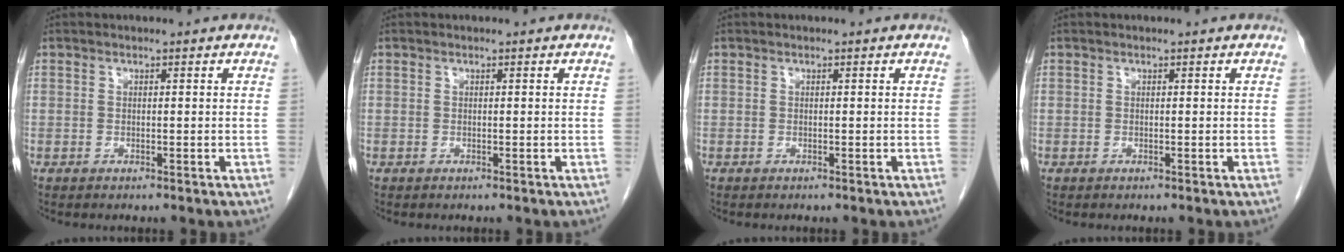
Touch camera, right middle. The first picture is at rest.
{"total": 0.0}
{"total": 0.0}
{"total": 0.0}